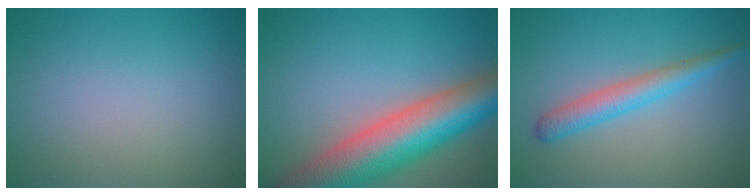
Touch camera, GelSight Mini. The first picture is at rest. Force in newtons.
{"total": 12.0, "press": 12.0, "slide": 0.6}
{"total": 3.3, "press": 3.3, "slide": 0.1}